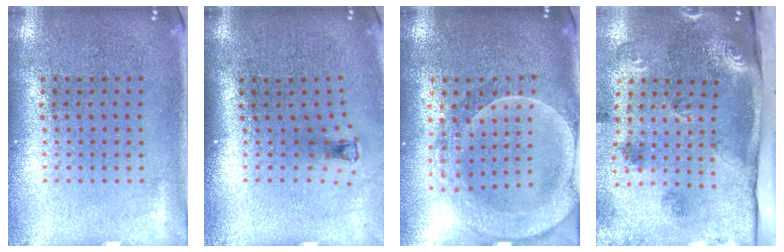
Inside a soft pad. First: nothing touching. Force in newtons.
{"total": 0.7, "press": 0.3, "slide": 0.6}
{"total": 2.2, "press": 2.0, "slide": 0.9}
{"total": 3.2, "press": 2.0, "slide": 2.5}